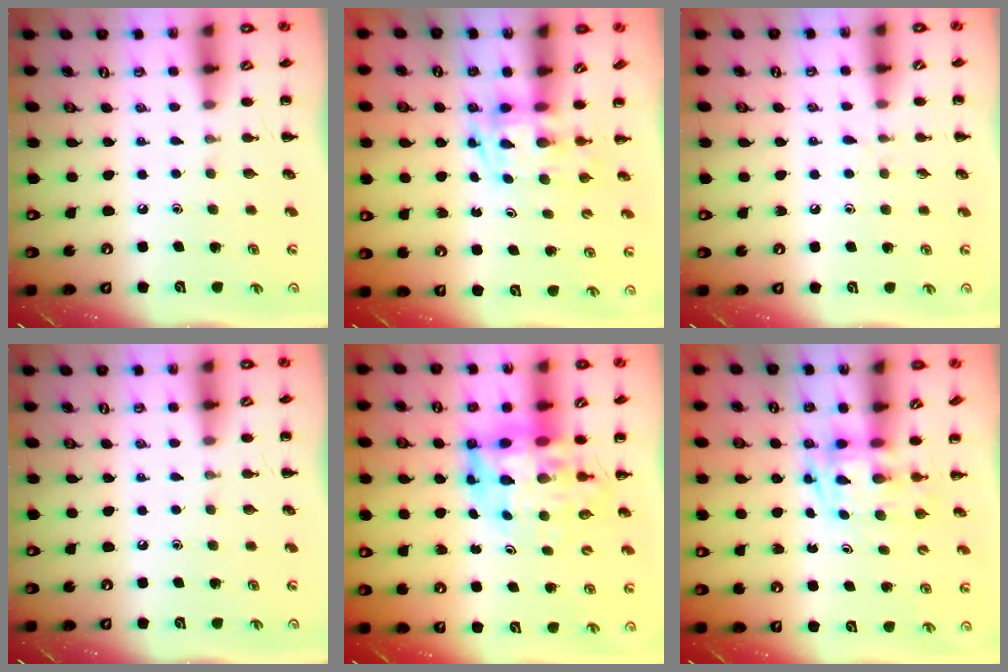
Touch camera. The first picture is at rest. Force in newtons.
{"total": 2.8, "press": 2.7, "slide": 0.7}
{"total": 4.0, "press": 3.6, "slide": 1.8}
{"total": 0.0}
{"total": 9.3, "press": 8.7, "slide": 3.2}
{"total": 2.8, "press": 2.7, "slide": 0.7}